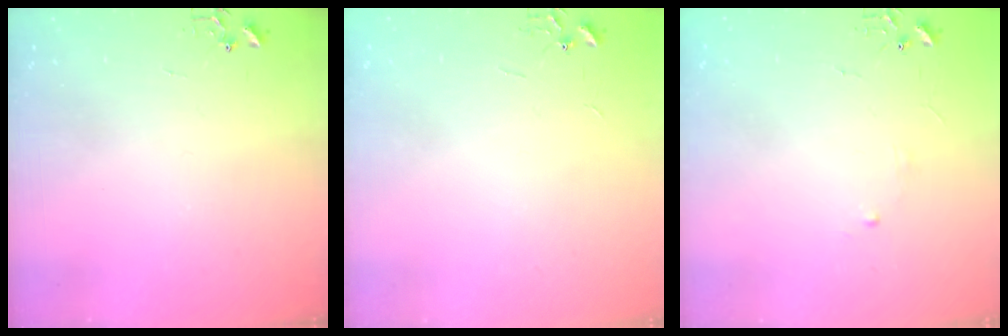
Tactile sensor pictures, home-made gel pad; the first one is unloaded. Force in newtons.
{"total": 1.8, "press": 1.8, "slide": 0.2}
{"total": 2.9, "press": 2.8, "slide": 0.5}